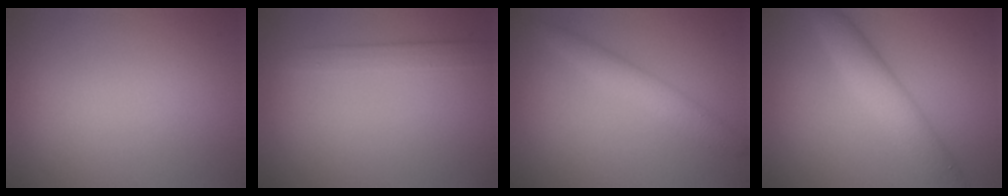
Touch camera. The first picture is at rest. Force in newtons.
{"total": 1.9, "press": 1.9, "slide": 0.1}
{"total": 2.8, "press": 2.8, "slide": 0.1}
{"total": 4.8, "press": 4.8, "slide": 0.3}